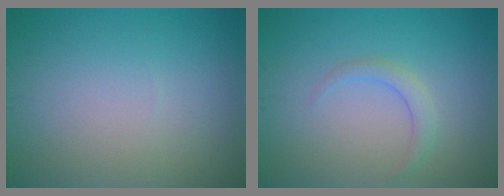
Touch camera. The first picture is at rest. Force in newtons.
{"total": 1.6, "press": 1.6, "slide": 0.1}